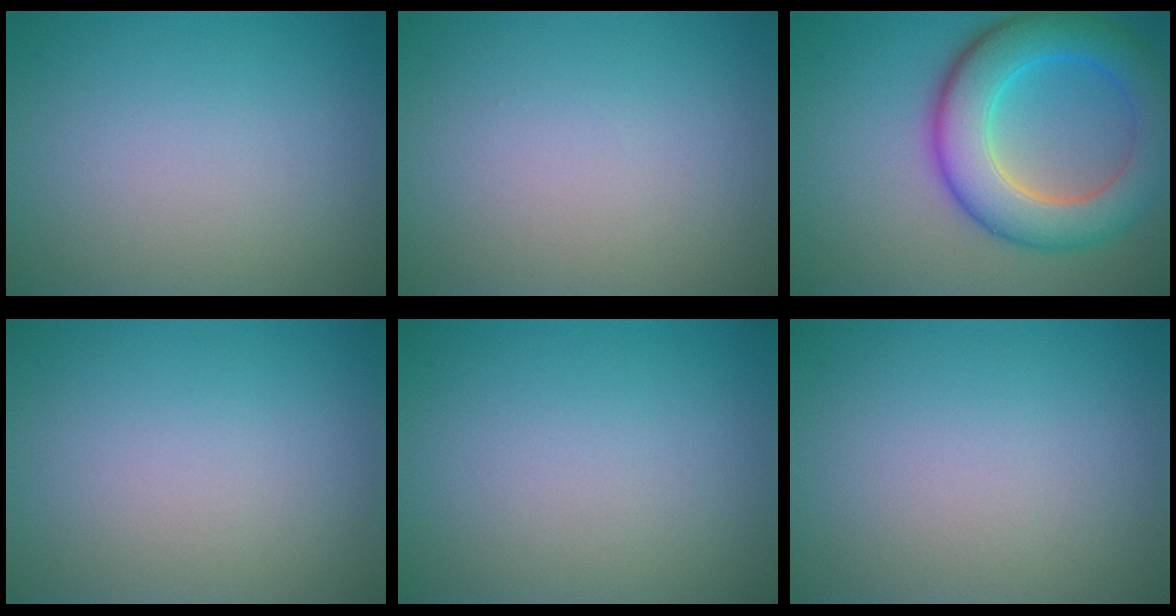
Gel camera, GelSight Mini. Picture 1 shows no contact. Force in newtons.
{"total": 0.0}
{"total": 8.5, "press": 8.5, "slide": 0.5}
{"total": 0.0}
{"total": 0.0}
{"total": 0.0}